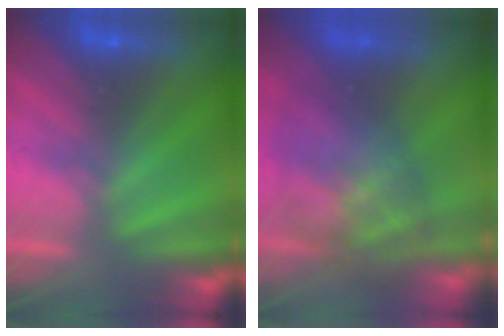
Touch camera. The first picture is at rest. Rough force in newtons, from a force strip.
{"total": 5.9}